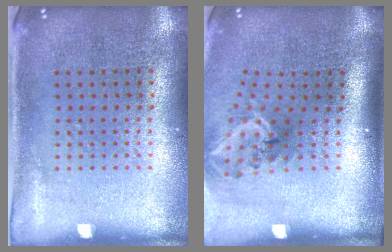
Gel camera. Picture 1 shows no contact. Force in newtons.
{"total": 2.1, "press": 1.3, "slide": 1.6}